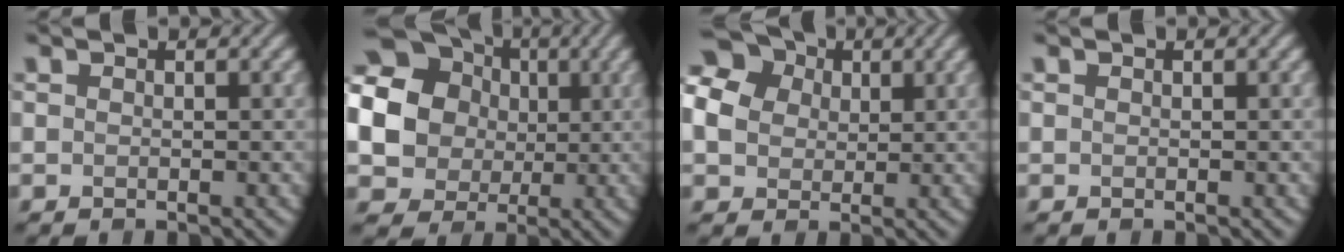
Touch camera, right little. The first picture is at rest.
{"total": 21.0, "force": [3.5, 19.3, 7.6], "torque": [-0.200, 0.011, 0.017]}
{"total": 9.8, "force": [2.7, 8.0, 5.0], "torque": [-0.113, 0.037, 0.033]}
{"total": 0.0}